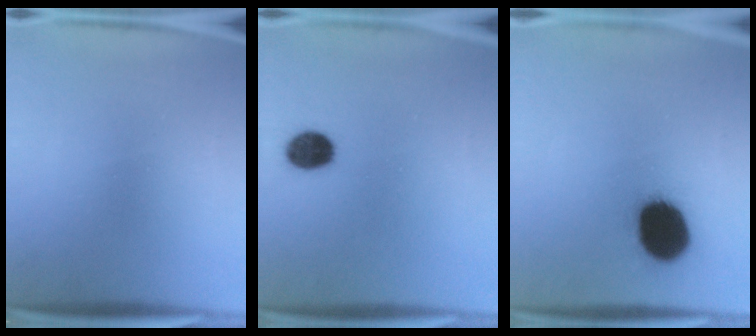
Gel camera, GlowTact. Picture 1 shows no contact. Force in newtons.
{"total": 6.7}
{"total": 18.2}